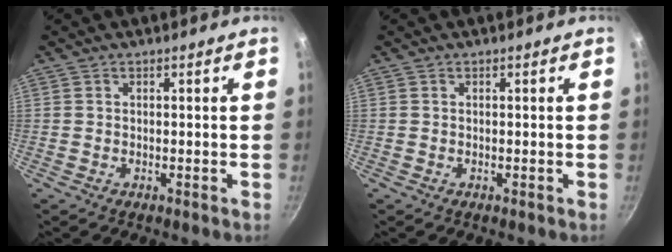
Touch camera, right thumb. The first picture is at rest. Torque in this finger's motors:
{"motor_torque": [-0.39, 0.09, 0.13, -0.12, 0.00]}